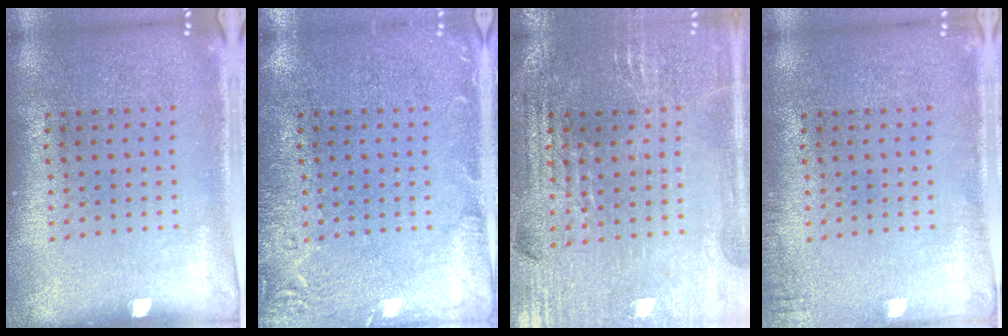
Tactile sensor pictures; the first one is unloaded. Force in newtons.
{"total": 2.4, "press": 2.4, "slide": 0.4}
{"total": 2.8, "press": 2.8, "slide": 0.4}
{"total": 1.3, "press": 1.3, "slide": 0.1}